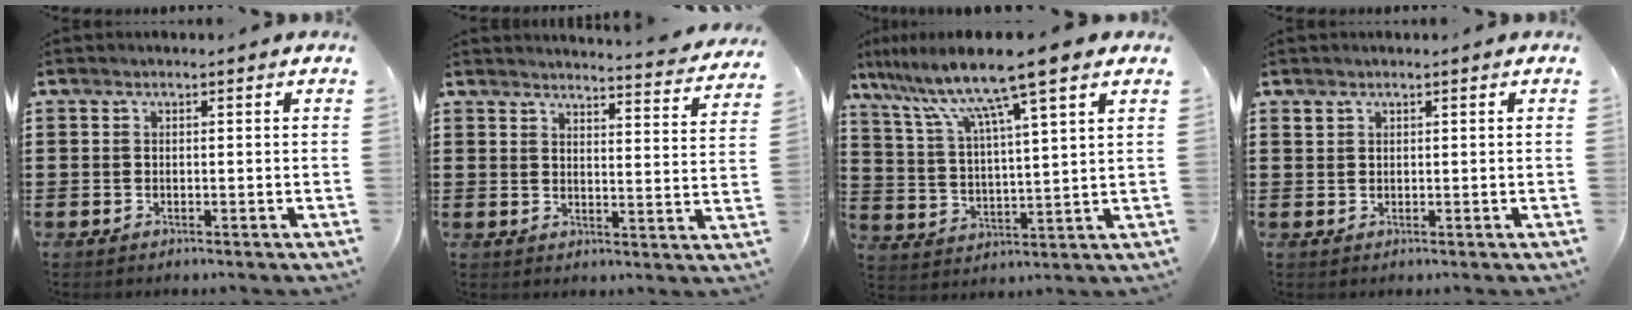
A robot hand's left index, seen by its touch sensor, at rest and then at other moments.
{"total": 3.6, "force": [3.5, -0.6, 0.6], "torque": [-0.020, -0.032, 0.056]}
{"total": 10.8, "force": [8.2, -0.2, 7.1], "torque": [-0.165, -0.037, 0.132]}
{"total": 0.9, "force": [0.8, 0.5, 0.1], "torque": [-0.005, 0.002, 0.016]}